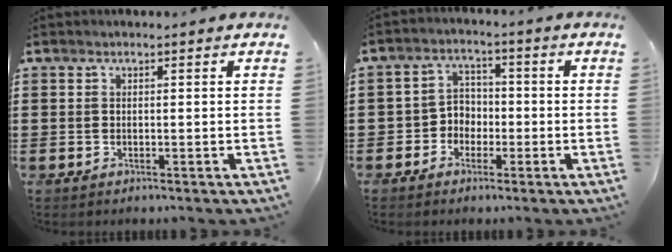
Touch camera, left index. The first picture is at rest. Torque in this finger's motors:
{"motor_torque": [-0.03, 0.43, 0.02, 0.00]}